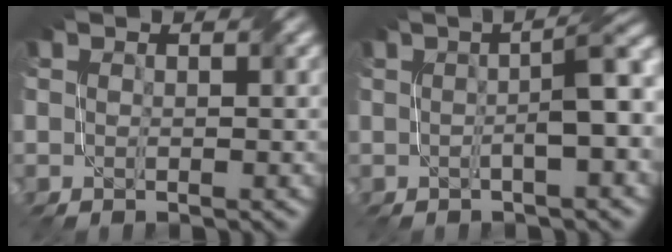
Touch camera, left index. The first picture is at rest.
{"total": 5.0, "force": [0.1, 0.9, 5.0], "torque": [-0.067, 0.016, -0.002]}